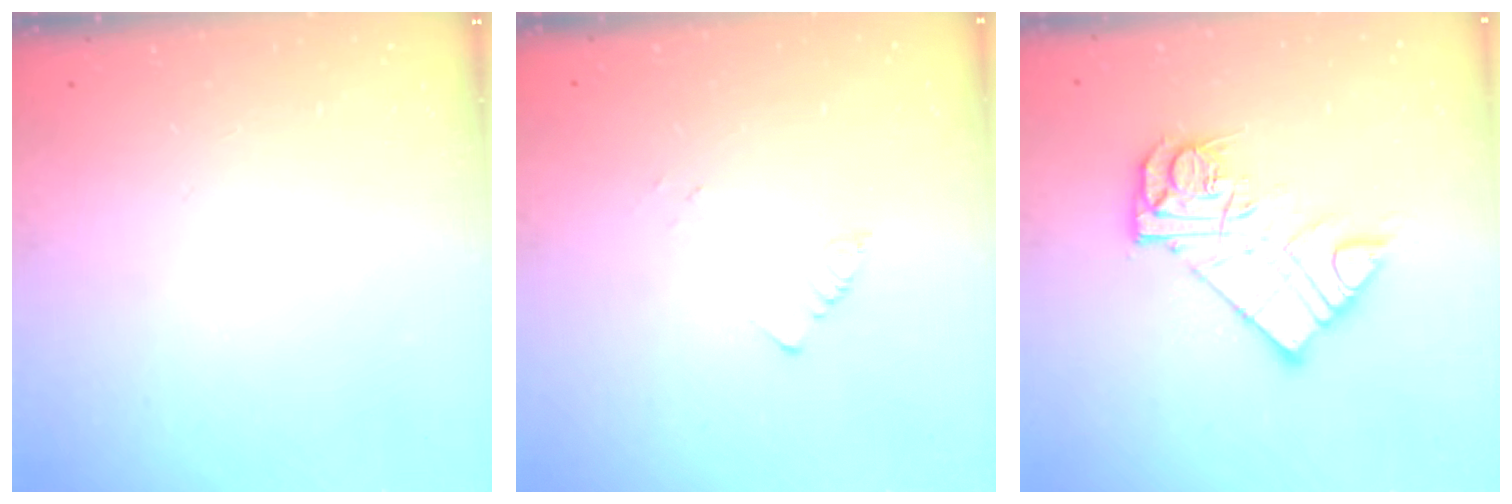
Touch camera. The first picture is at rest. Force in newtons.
{"total": 1.3, "press": 1.2, "slide": 0.1}
{"total": 13.7, "press": 13.7, "slide": 1.4}